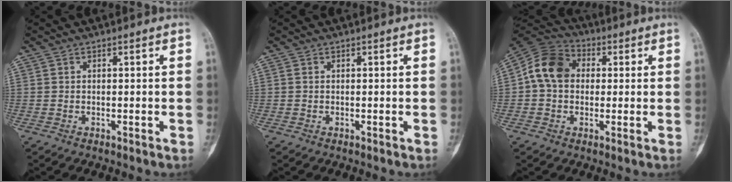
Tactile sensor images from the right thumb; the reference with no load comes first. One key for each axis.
{"total": 0.0}
{"total": 11.0, "fx": 1.1, "fy": 8.6, "fz": 6.7, "tx": -0.110, "ty": 0.025, "tz": 0.005}